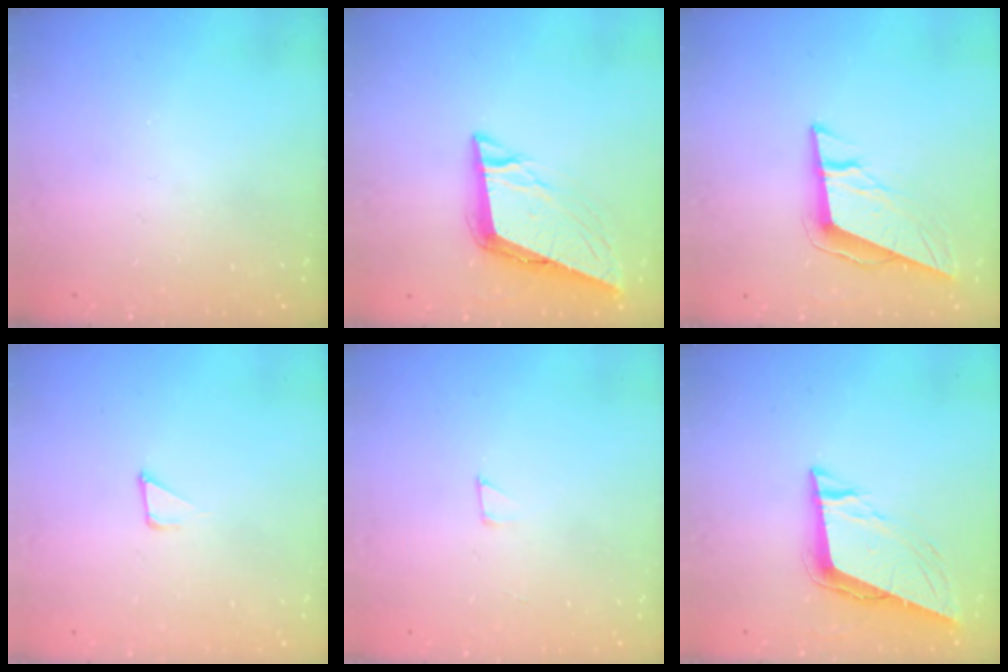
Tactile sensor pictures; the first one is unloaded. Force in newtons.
{"total": 9.6, "press": 9.4, "slide": 2.1}
{"total": 9.5, "press": 9.4, "slide": 1.7}
{"total": 2.9, "press": 2.9, "slide": 0.3}
{"total": 2.0, "press": 2.0, "slide": 0.0}
{"total": 8.6, "press": 8.4, "slide": 1.9}